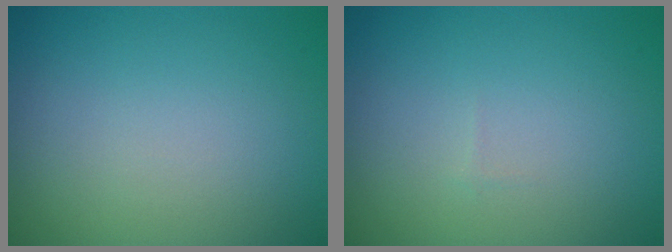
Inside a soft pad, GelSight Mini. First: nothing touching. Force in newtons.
{"total": 0.0}